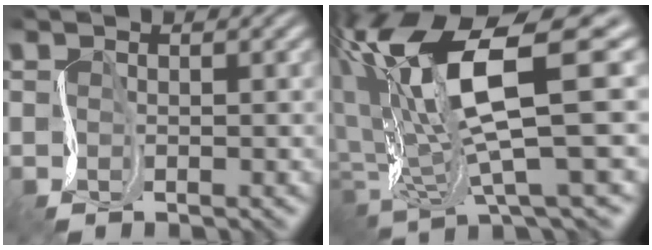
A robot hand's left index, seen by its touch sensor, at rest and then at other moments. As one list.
[{"total": 13.2, "force": [3.6, 2.8, 12.5], "torque": [-0.239, 0.009, 0.068]}]